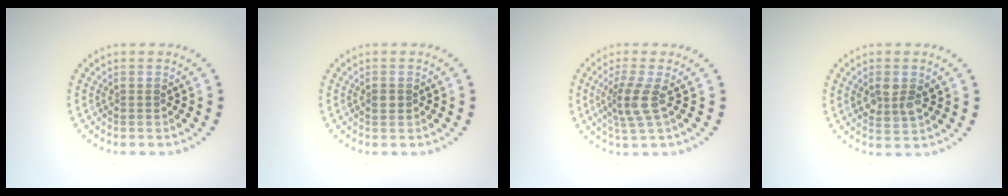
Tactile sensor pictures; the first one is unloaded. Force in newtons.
{"total": 1.1, "press": 1.1, "slide": 0.0}
{"total": 2.8, "press": 2.1, "slide": 1.8}
{"total": 2.6, "press": 2.5, "slide": 0.5}